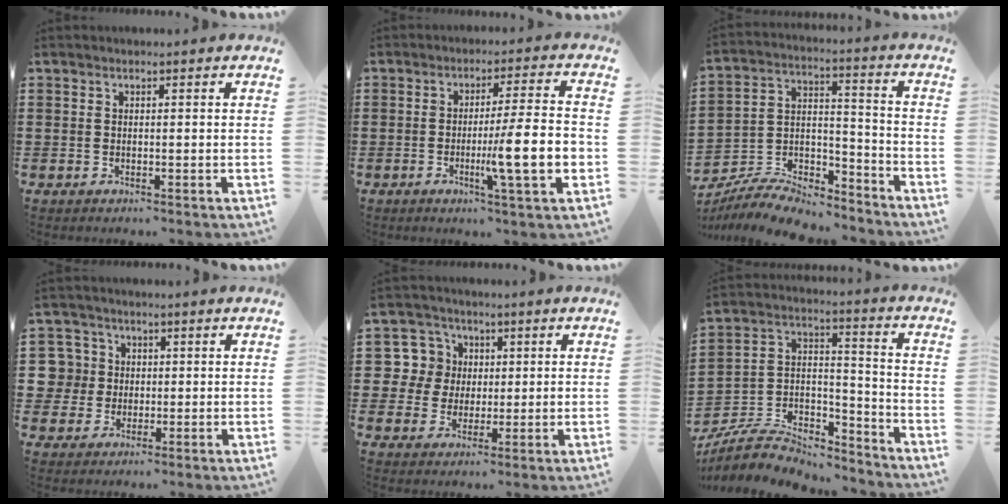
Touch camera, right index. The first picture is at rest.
{"total": 10.7, "force": [-2.5, 0.5, 10.4], "torque": [-0.162, -0.017, -0.049]}
{"total": 8.3, "force": [-7.8, 1.8, 2.0], "torque": [-0.038, 0.016, -0.154]}
{"total": 5.4, "force": [0.5, 5.3, 0.8], "torque": [-0.048, 0.014, 0.006]}
{"total": 6.7, "force": [1.2, 6.5, 1.1], "torque": [-0.054, 0.012, 0.021]}
{"total": 7.6, "force": [-6.7, 2.7, 2.3], "torque": [-0.057, 0.007, -0.133]}